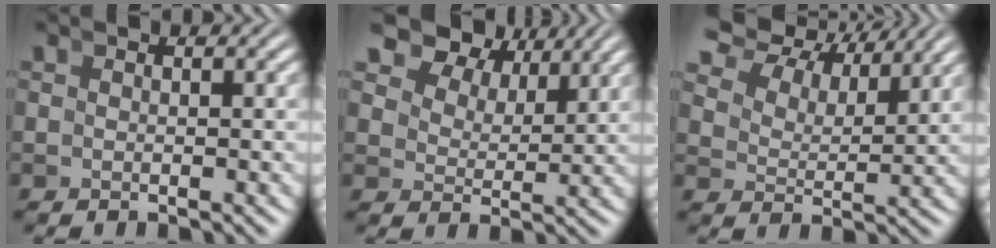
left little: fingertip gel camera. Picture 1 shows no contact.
{"total": 7.9, "force": [5.6, 4.4, 3.5], "torque": [-0.064, 0.022, 0.077]}
{"total": 6.1, "force": [4.2, 3.5, 2.8], "torque": [-0.062, 0.009, 0.057]}